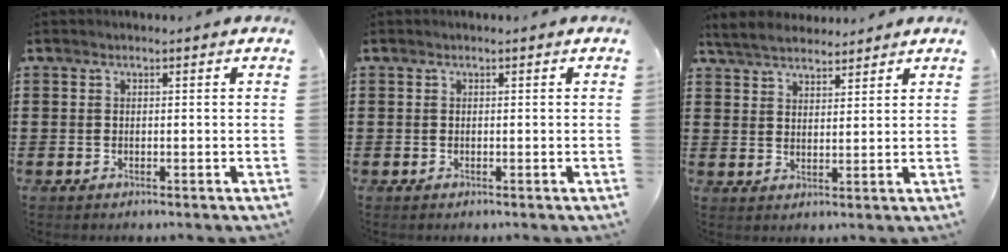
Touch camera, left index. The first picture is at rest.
{"total": 0.0}
{"total": 4.0, "force": [3.9, 1.0, 0.6], "torque": [-0.027, -0.007, 0.073]}